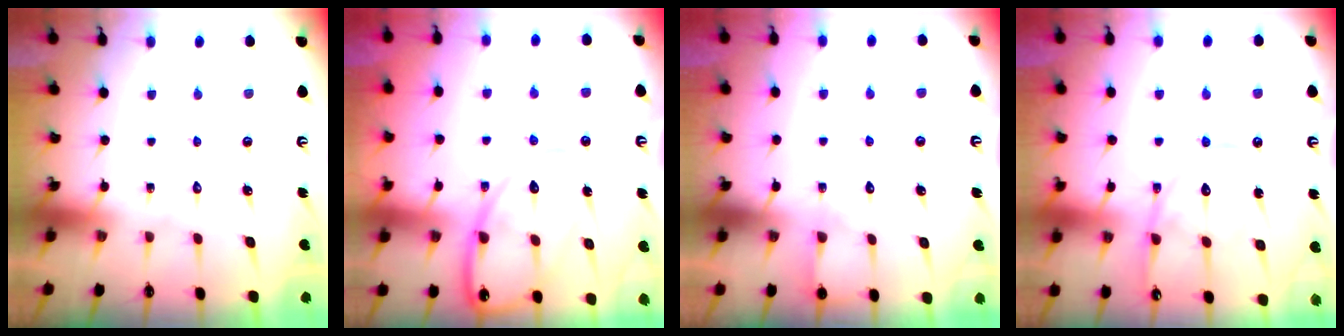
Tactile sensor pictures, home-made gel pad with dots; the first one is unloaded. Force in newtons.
{"total": 12.7, "press": 12.7, "slide": 1.1}
{"total": 3.6, "press": 3.6, "slide": 0.4}
{"total": 13.4, "press": 13.4, "slide": 1.2}